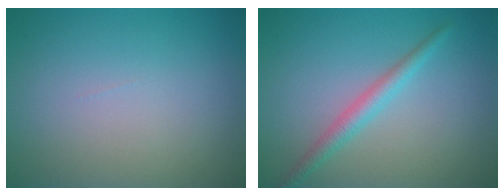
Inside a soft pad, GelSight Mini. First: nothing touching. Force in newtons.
{"total": 2.2, "press": 2.2, "slide": 0.0}